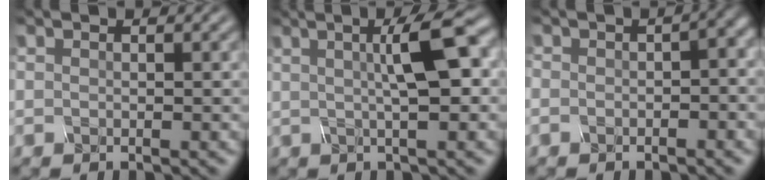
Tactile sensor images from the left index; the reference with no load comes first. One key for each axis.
{"total": 5.6, "fx": 1.2, "fy": 1.0, "fz": 5.4, "tx": -0.074, "ty": 0.013, "tz": 0.013}
{"total": 3.5, "fx": -0.6, "fy": 2.0, "fz": 2.8, "tx": -0.028, "ty": 0.003, "tz": -0.008}